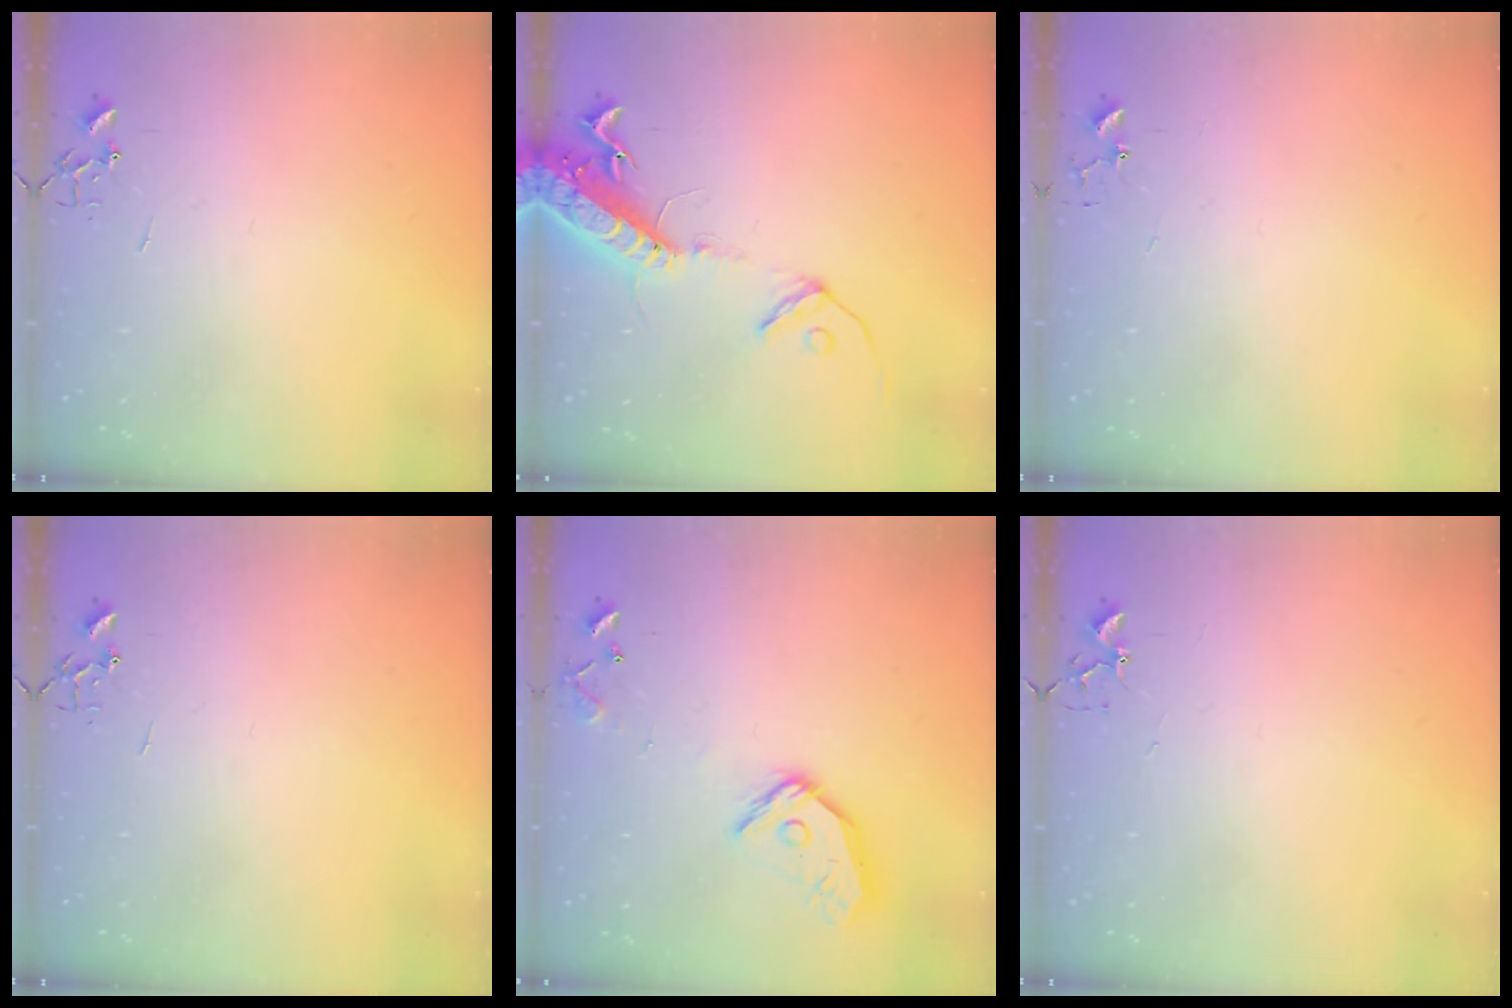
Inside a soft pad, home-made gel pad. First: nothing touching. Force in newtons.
{"total": 16.3, "press": 15.8, "slide": 4.0}
{"total": 3.1, "press": 3.1, "slide": 0.3}
{"total": 0.0}
{"total": 12.2, "press": 12.2, "slide": 1.1}
{"total": 4.2, "press": 4.2, "slide": 0.7}